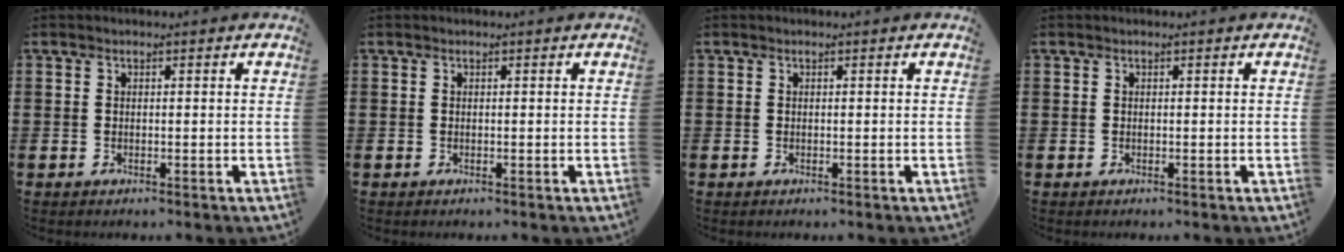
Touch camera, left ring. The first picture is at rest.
{"total": 0.0}
{"total": 0.0}
{"total": 0.0}